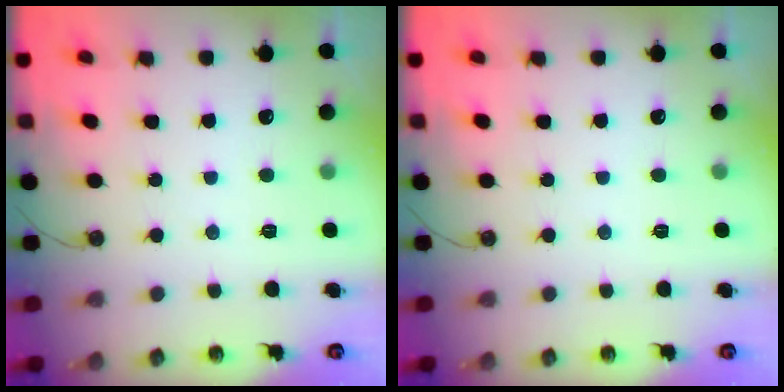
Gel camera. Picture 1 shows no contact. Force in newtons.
{"total": 0.0}